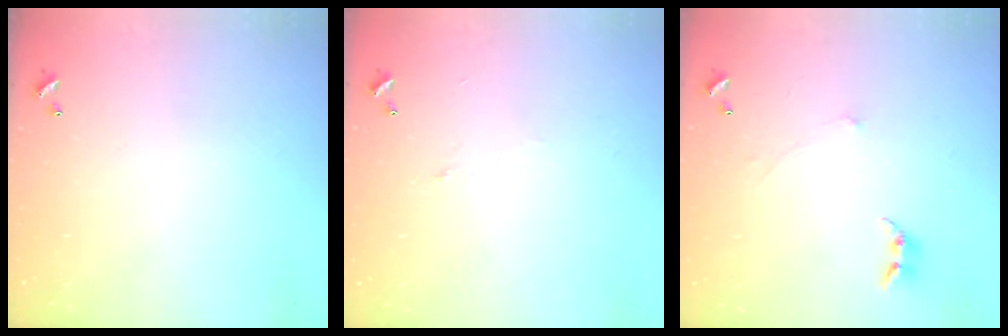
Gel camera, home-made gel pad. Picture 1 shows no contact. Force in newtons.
{"total": 0.9, "press": 0.6, "slide": 0.6}
{"total": 0.7, "press": 0.6, "slide": 0.5}